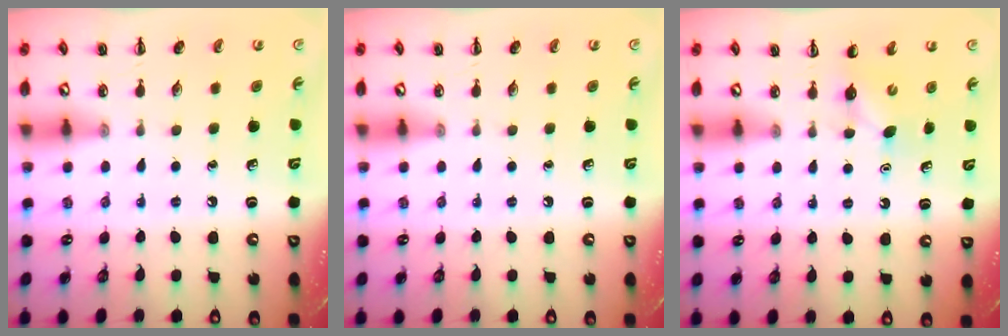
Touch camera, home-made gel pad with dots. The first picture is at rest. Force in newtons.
{"total": 0.0}
{"total": 3.8, "press": 3.7, "slide": 0.8}